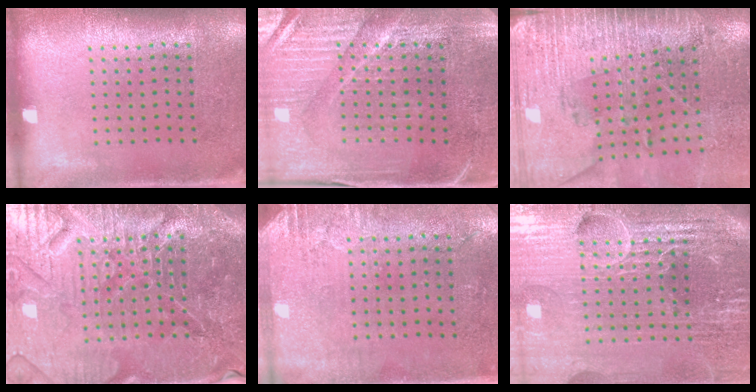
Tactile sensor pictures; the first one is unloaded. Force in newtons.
{"total": 4.0, "press": 3.9, "slide": 0.9}
{"total": 3.0, "press": 3.0, "slide": 0.5}
{"total": 6.1, "press": 5.6, "slide": 2.4}
{"total": 2.8, "press": 2.4, "slide": 1.5}
{"total": 6.5, "press": 5.7, "slide": 3.1}